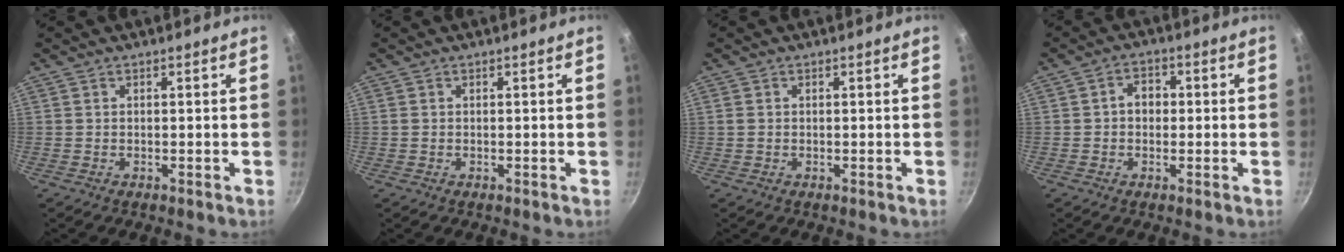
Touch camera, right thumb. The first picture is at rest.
{"total": 0.5, "force": [0.1, 0.5, 0.3], "torque": [-0.004, 0.003, 0.002]}
{"total": 1.2, "force": [0.2, 1.0, 0.6], "torque": [-0.011, 0.004, 0.003]}
{"total": 4.2, "force": [0.1, 3.3, 2.6], "torque": [-0.016, 0.011, -0.003]}